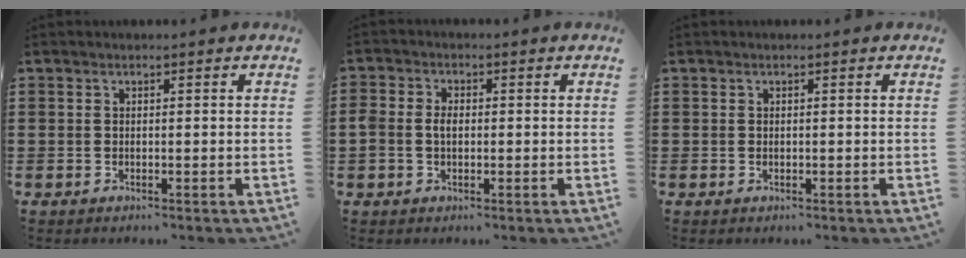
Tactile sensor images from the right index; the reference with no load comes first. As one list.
[{"total": 2.6, "force": [-0.2, 2.0, 1.7], "torque": [-0.044, 0.005, -0.008]}, {"total": 0.0}]